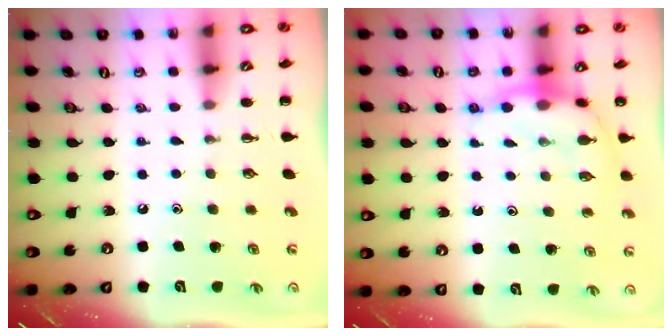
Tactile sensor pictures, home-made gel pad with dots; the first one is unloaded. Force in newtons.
{"total": 7.4, "press": 7.3, "slide": 0.8}